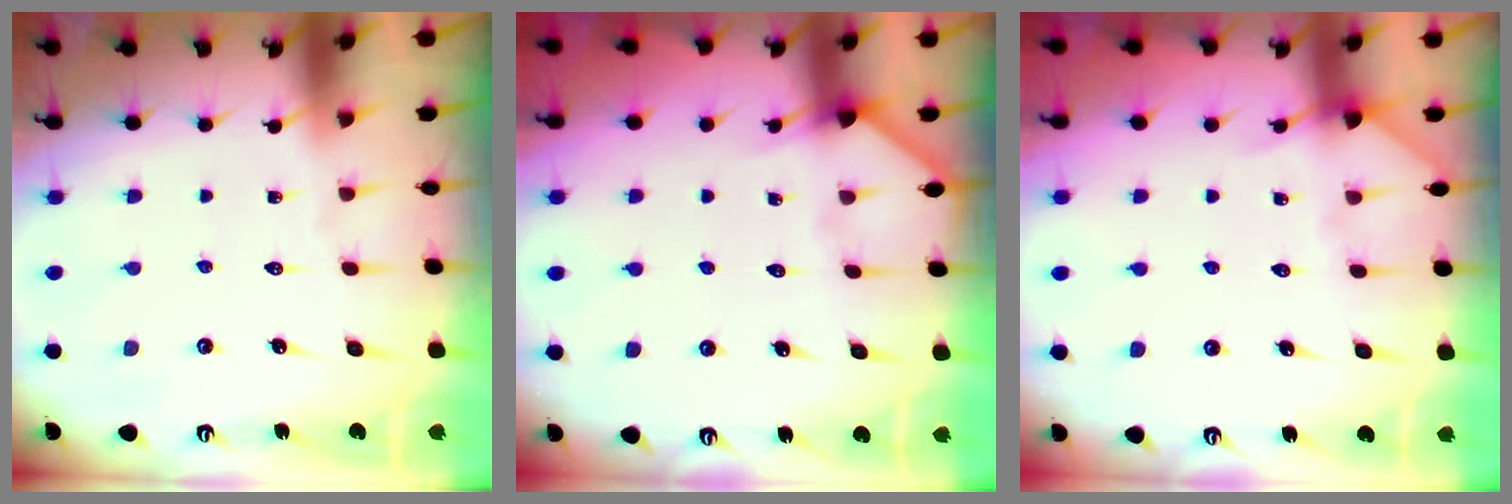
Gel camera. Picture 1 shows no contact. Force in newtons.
{"total": 4.3, "press": 4.3, "slide": 0.3}
{"total": 4.4, "press": 4.3, "slide": 0.6}